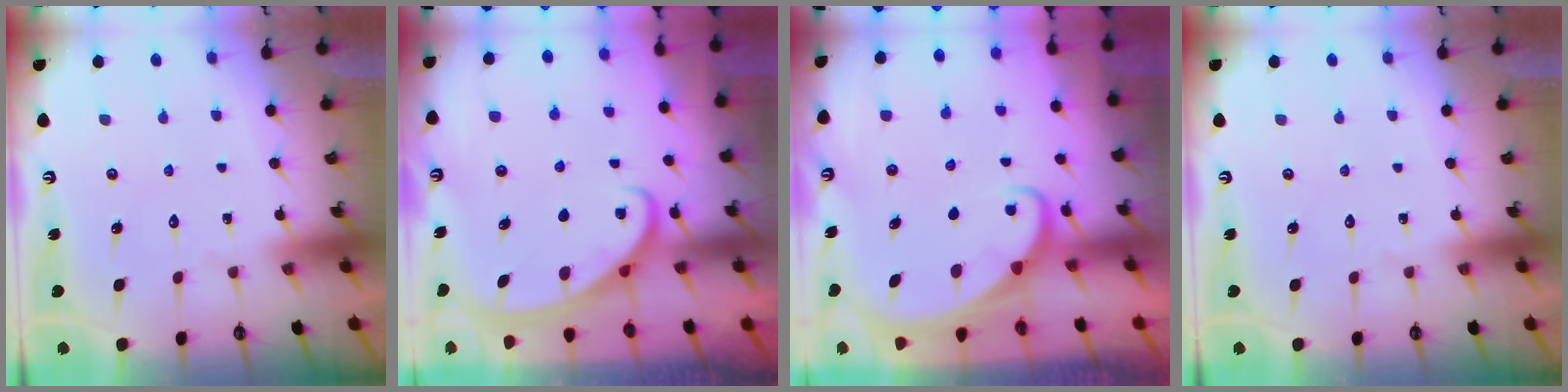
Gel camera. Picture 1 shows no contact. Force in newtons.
{"total": 2.5, "press": 2.5, "slide": 0.4}
{"total": 2.6, "press": 2.6, "slide": 0.2}
{"total": 0.0}